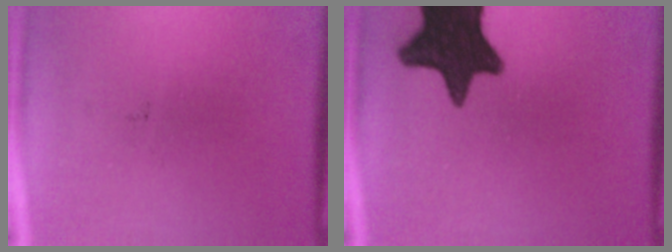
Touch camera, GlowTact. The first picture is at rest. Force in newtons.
{"total": 15.9}